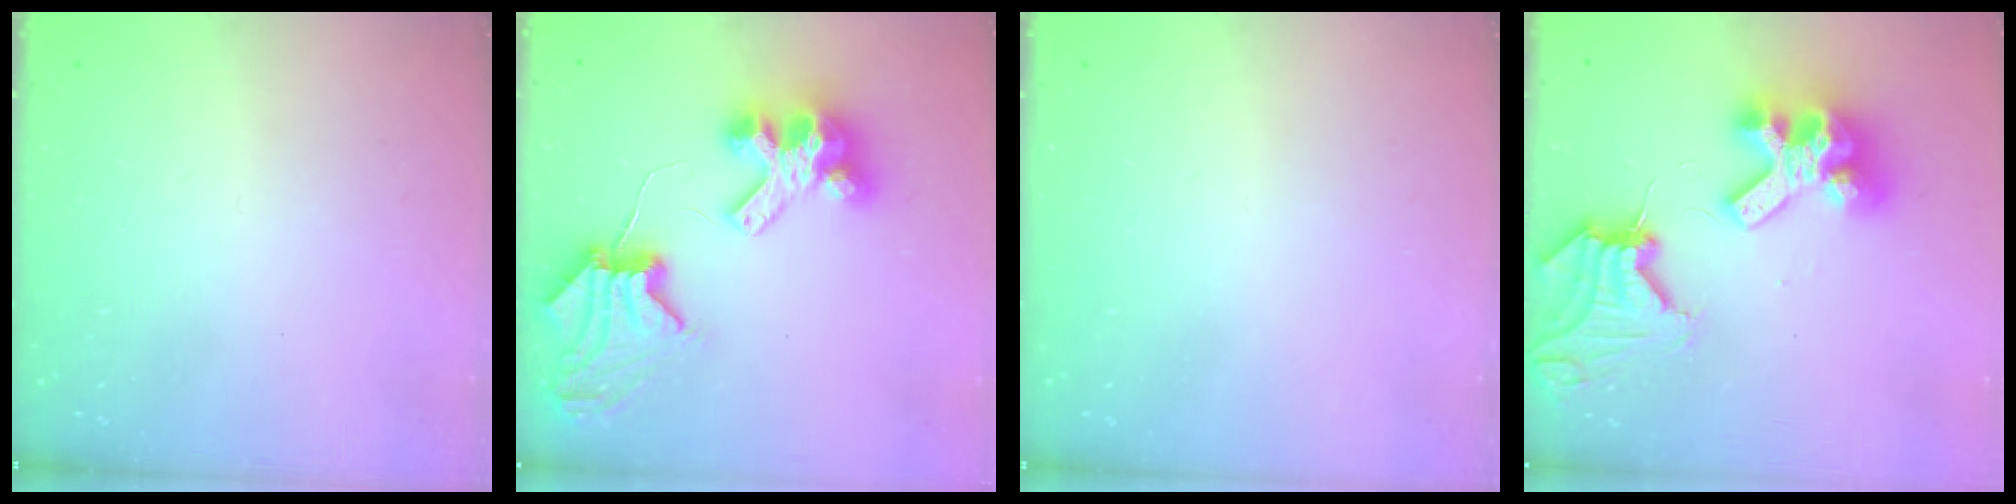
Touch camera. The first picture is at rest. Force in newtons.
{"total": 8.3, "press": 8.2, "slide": 1.1}
{"total": 0.0}
{"total": 16.5, "press": 16.4, "slide": 1.7}